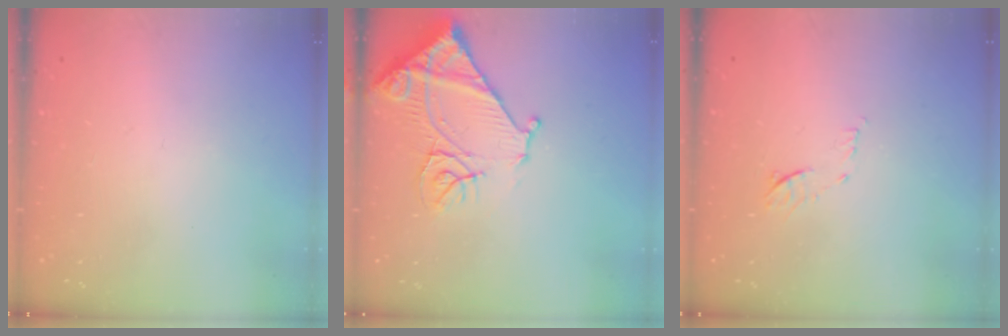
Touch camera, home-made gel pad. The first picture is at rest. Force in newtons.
{"total": 14.4, "press": 14.3, "slide": 1.7}
{"total": 8.0, "press": 7.9, "slide": 1.0}